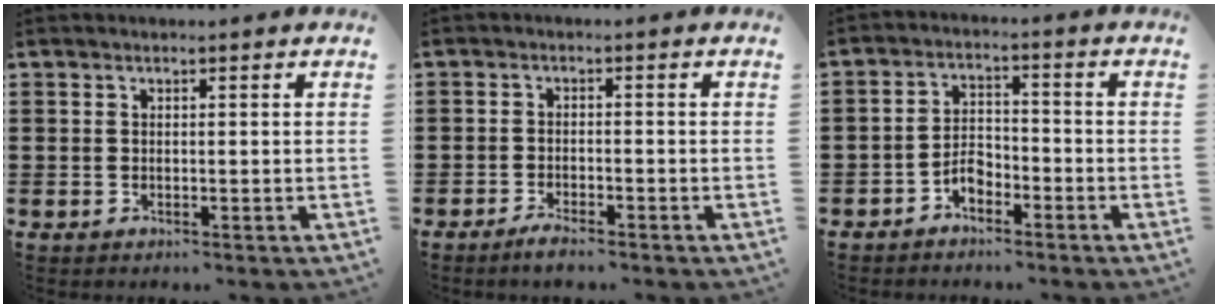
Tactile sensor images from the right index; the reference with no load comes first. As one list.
[{"total": 1.9, "force": [-1.8, 0.0, 0.7], "torque": [-0.015, 0.000, -0.033]}, {"total": 3.7, "force": [-2.4, 2.0, 2.1], "torque": [-0.047, 0.004, -0.050]}]